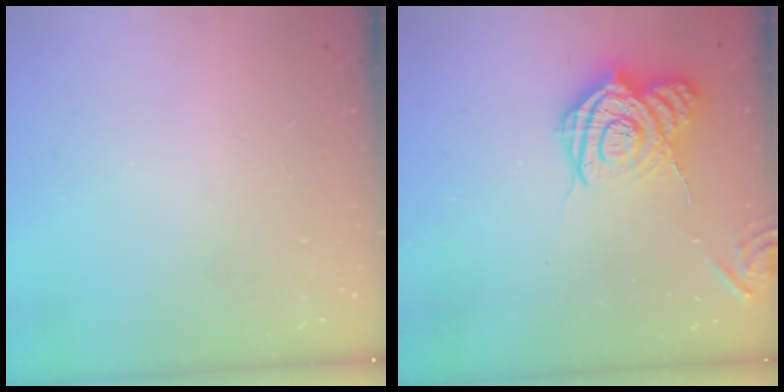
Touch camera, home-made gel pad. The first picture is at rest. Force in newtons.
{"total": 13.3, "press": 13.3, "slide": 0.9}